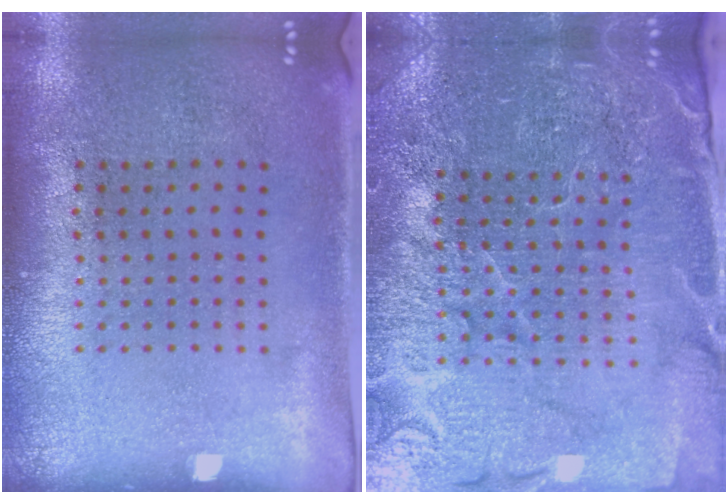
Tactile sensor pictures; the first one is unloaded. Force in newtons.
{"total": 5.0, "press": 4.7, "slide": 1.7}